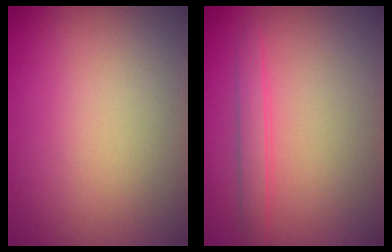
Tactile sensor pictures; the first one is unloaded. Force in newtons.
{"total": 1.5, "press": 1.5, "slide": 0.2}